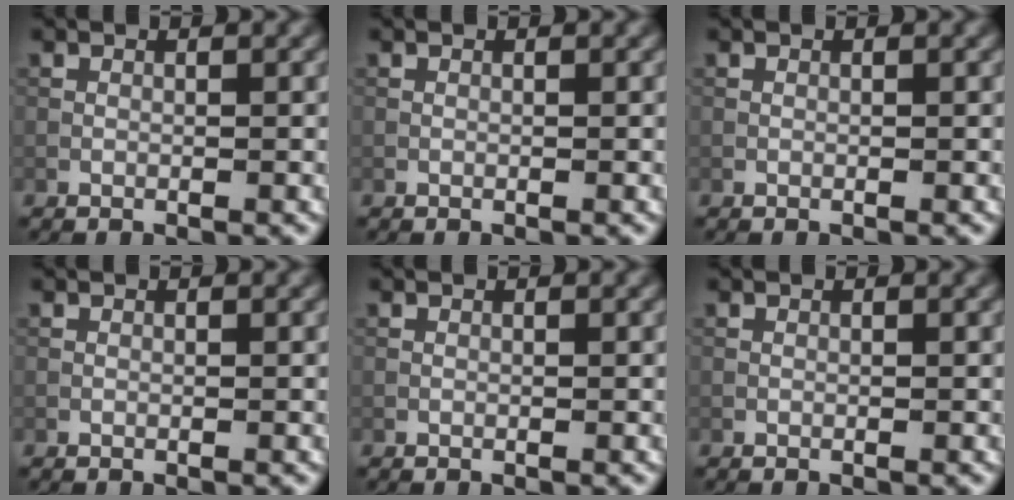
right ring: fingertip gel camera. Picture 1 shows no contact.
{"total": 0.0}
{"total": 0.0}
{"total": 0.0}
{"total": 0.0}
{"total": 0.0}